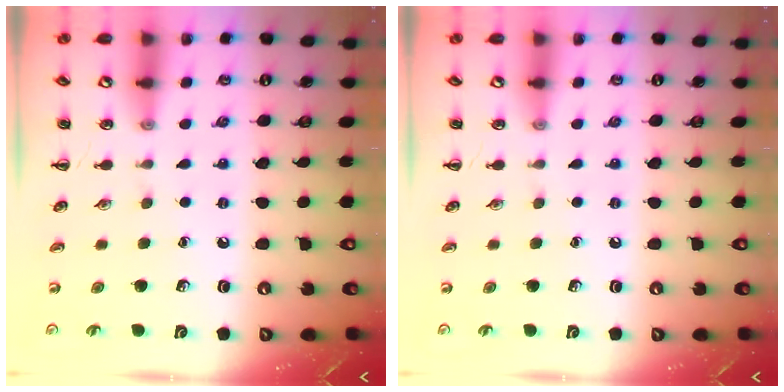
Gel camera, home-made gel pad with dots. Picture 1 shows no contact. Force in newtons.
{"total": 0.0}